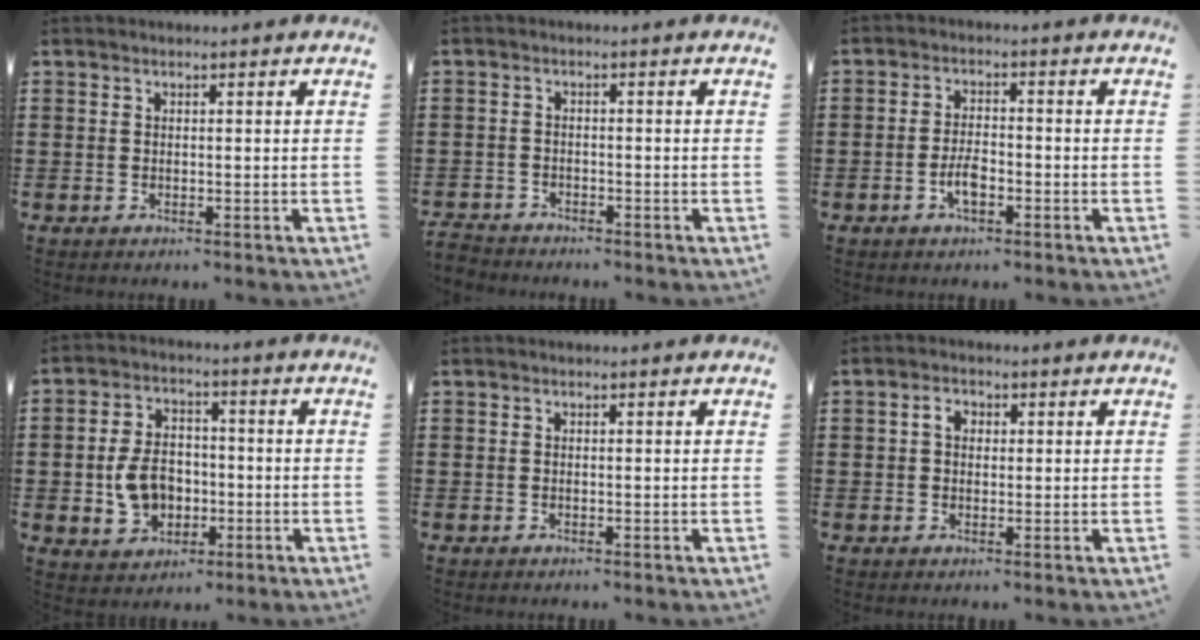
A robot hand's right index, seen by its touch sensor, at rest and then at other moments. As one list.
[{"total": 2.2, "force": [-2.1, 0.3, -0.2], "torque": [-0.004, -0.003, -0.047]}, {"total": 3.7, "force": [-1.5, 1.6, 3.0], "torque": [-0.067, 0.001, -0.032]}, {"total": 7.4, "force": [-1.4, 5.4, 4.9], "torque": [-0.114, 0.008, -0.026]}, {"total": 0.0}, {"total": 2.2, "force": [0.3, 1.7, 1.4], "torque": [-0.031, 0.012, 0.002]}]